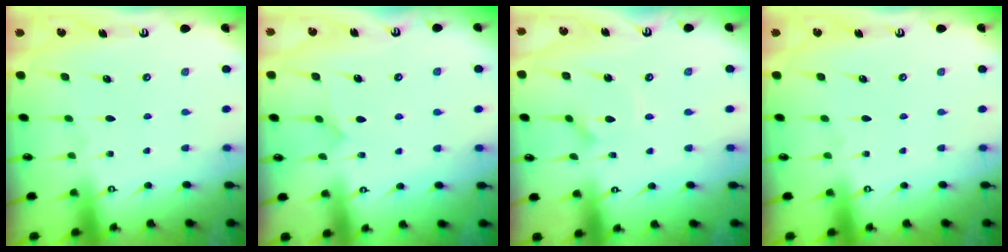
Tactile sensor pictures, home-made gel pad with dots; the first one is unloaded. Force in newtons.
{"total": 2.8, "press": 2.8, "slide": 0.3}
{"total": 2.9, "press": 2.9, "slide": 0.1}
{"total": 0.0}